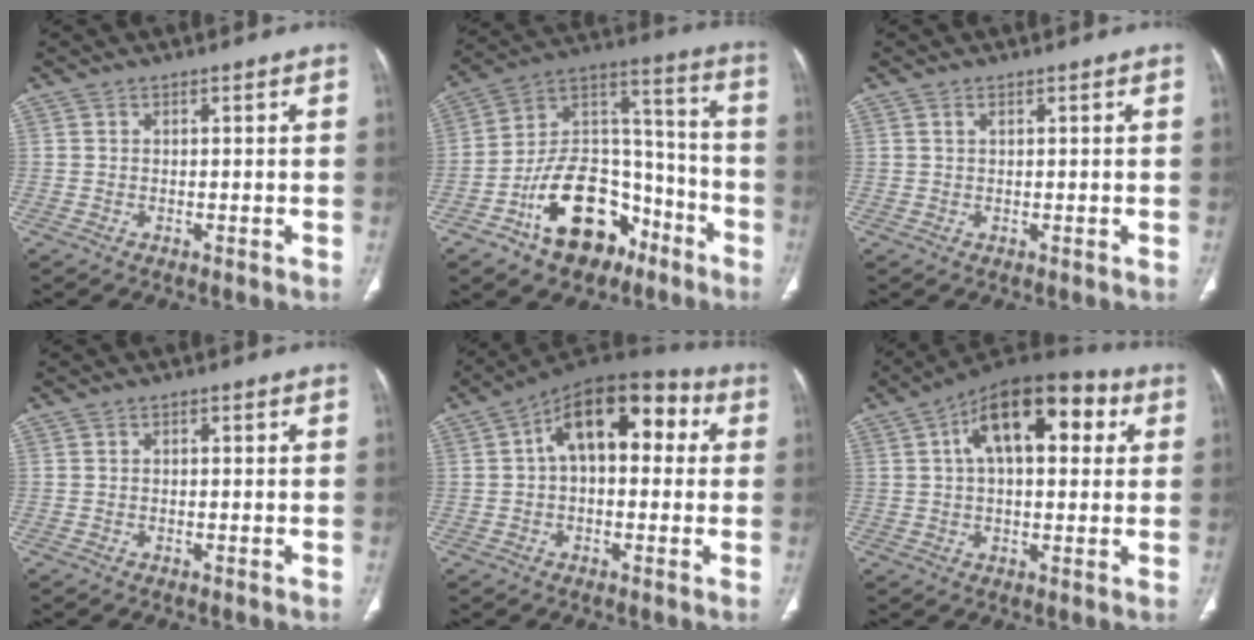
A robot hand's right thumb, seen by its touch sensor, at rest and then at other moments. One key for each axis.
{"total": 20.9, "fx": -10.8, "fy": 13.0, "fz": 12.2, "tx": -0.152, "ty": 0.096, "tz": -0.175}
{"total": 0.7, "fx": 0.4, "fy": 0.4, "fz": 0.5, "tx": -0.011, "ty": 0.003, "tz": 0.008}
{"total": 0.7, "fx": 0.1, "fy": 0.4, "fz": 0.6, "tx": -0.011, "ty": 0.004, "tz": 0.002}
{"total": 15.7, "fx": 3.2, "fy": 8.8, "fz": 12.6, "tx": -0.158, "ty": 0.044, "tz": 0.039}
{"total": 17.8, "fx": 5.2, "fy": 9.0, "fz": 14.4, "tx": -0.193, "ty": 0.026, "tz": 0.071}